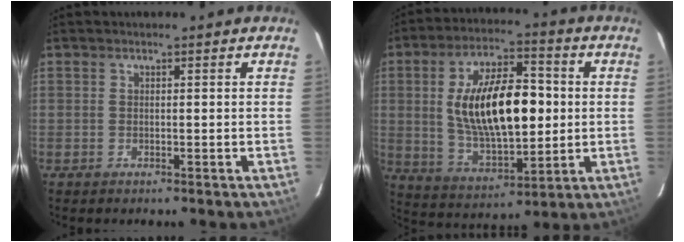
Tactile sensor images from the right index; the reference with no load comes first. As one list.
[{"total": 19.2, "force": [1.5, 8.7, 17.1], "torque": [-0.305, 0.012, 0.041]}]